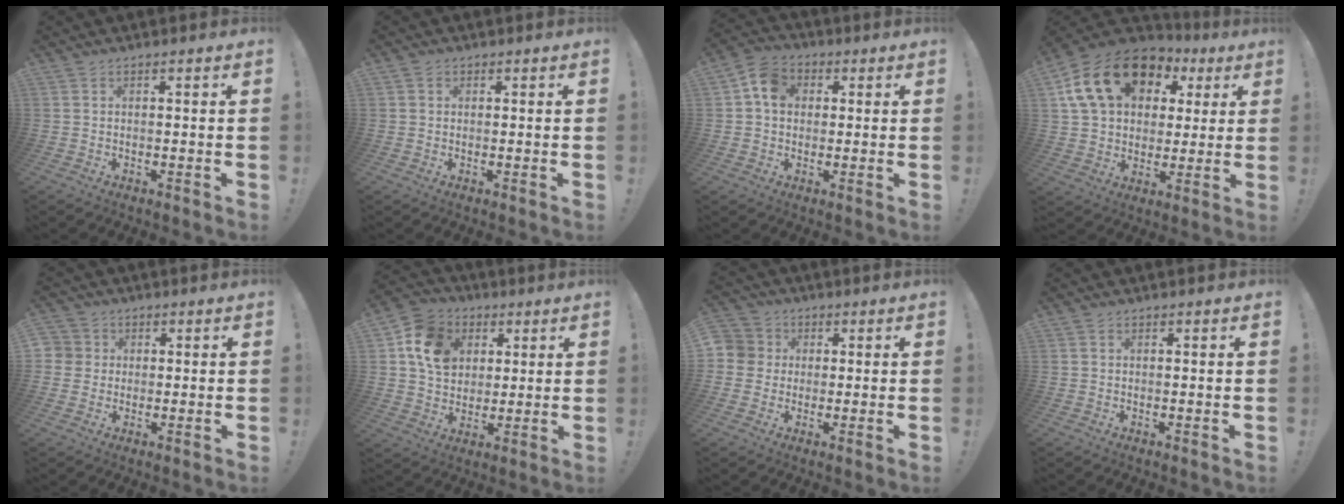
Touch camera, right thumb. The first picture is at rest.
{"total": 1.1, "force": [0.4, 1.0, 0.2], "torque": [0.001, 0.000, 0.006]}
{"total": 8.5, "force": [2.1, 7.0, 4.4], "torque": [-0.063, 0.007, 0.042]}
{"total": 20.7, "force": [8.7, 14.3, 12.0], "torque": [-0.199, -0.018, 0.171]}
{"total": 3.7, "force": [0.1, 3.6, 1.0], "torque": [-0.016, 0.007, 0.003]}
{"total": 13.7, "force": [4.6, 11.1, 6.4], "torque": [-0.088, -0.010, 0.094]}
{"total": 5.6, "force": [0.1, 5.4, 1.3], "torque": [-0.035, 0.010, 0.004]}
{"total": 0.0}